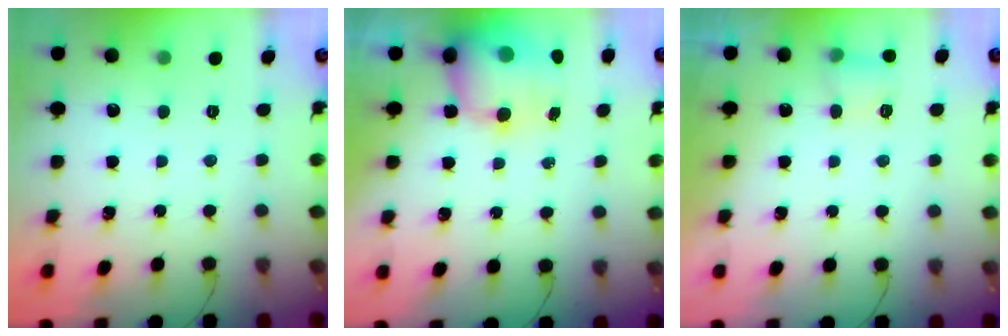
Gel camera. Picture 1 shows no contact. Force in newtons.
{"total": 13.2, "press": 12.8, "slide": 3.3}
{"total": 4.5, "press": 4.4, "slide": 1.2}